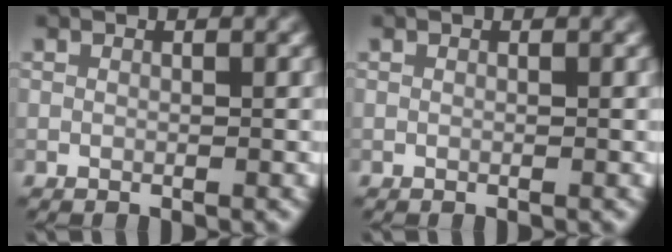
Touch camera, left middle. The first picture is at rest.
{"total": 0.0}